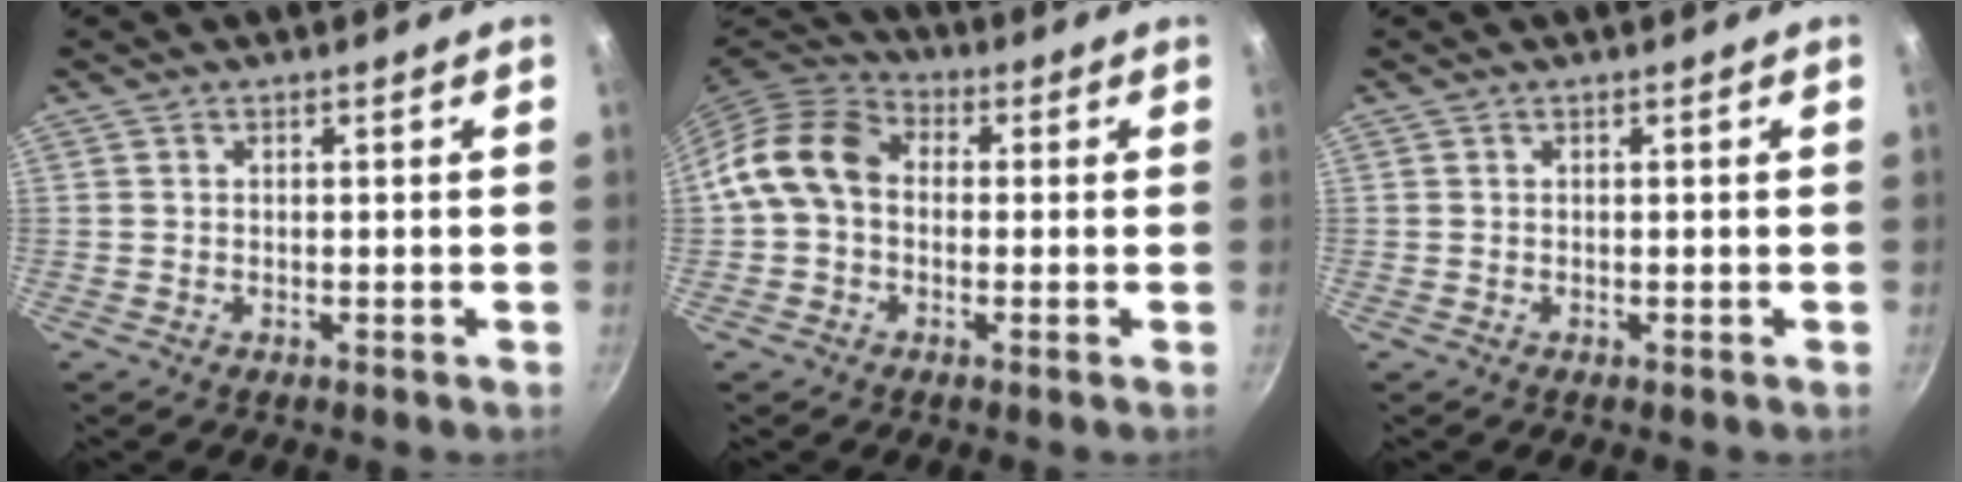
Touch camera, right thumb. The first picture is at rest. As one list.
[{"total": 10.6, "force": [0.1, 8.2, 6.8], "torque": [-0.101, 0.030, -0.020]}, {"total": 0.0}]